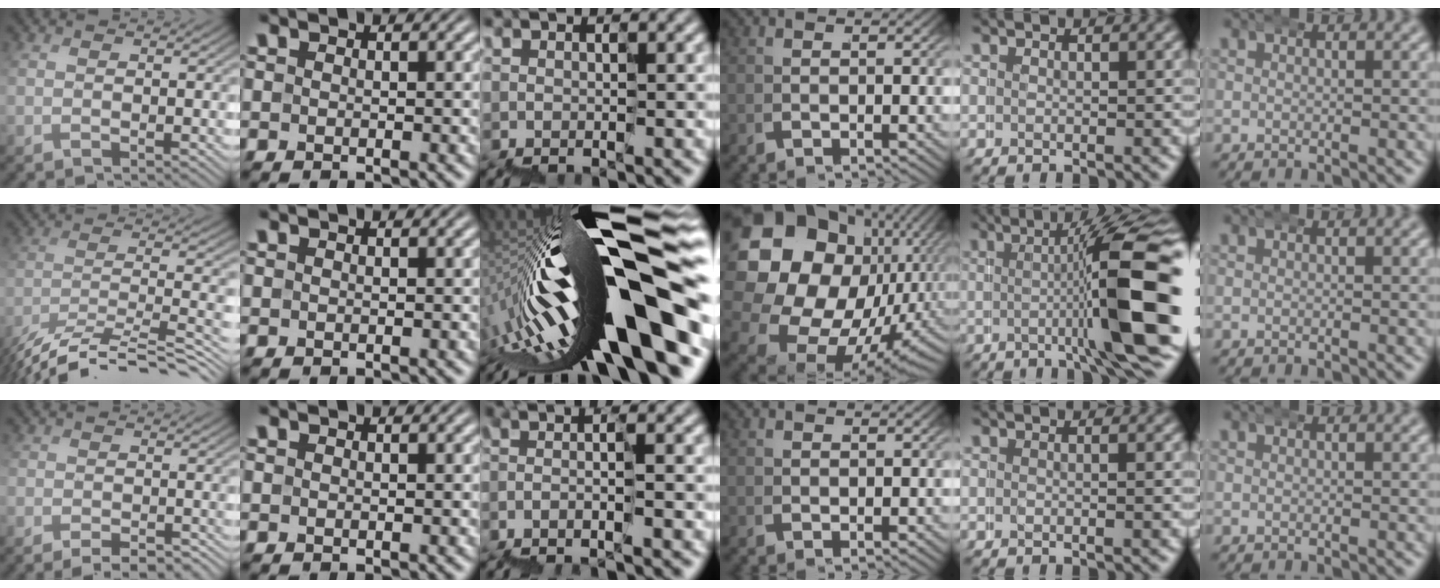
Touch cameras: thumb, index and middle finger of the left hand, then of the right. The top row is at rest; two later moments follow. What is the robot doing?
{"motion": "wrap", "object": "belt"}